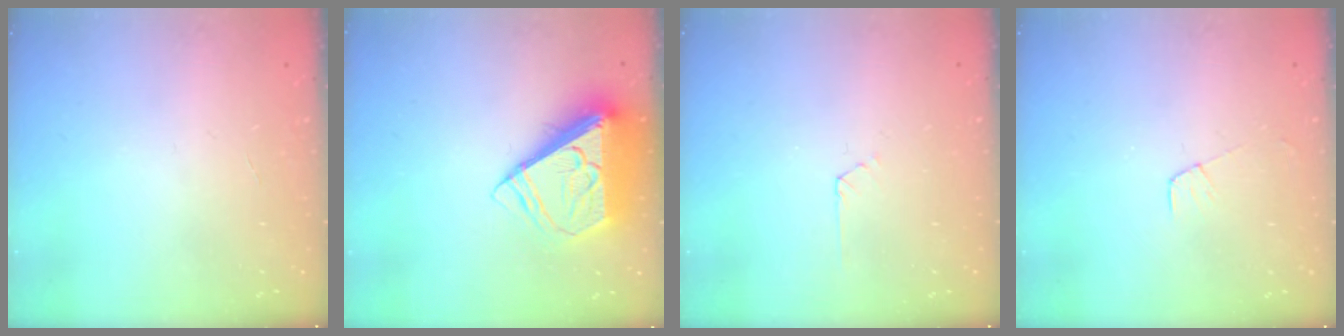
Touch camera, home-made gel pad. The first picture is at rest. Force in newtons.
{"total": 10.7, "press": 10.6, "slide": 1.6}
{"total": 2.2, "press": 2.2, "slide": 0.3}
{"total": 3.6, "press": 3.6, "slide": 0.3}